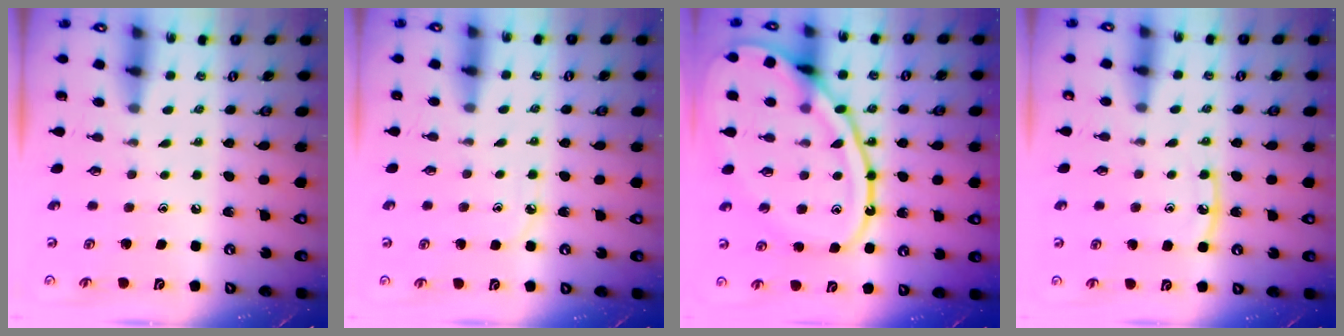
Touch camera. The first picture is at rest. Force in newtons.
{"total": 4.4, "press": 4.4, "slide": 0.5}
{"total": 19.6, "press": 19.5, "slide": 1.9}
{"total": 7.2, "press": 7.2, "slide": 0.7}